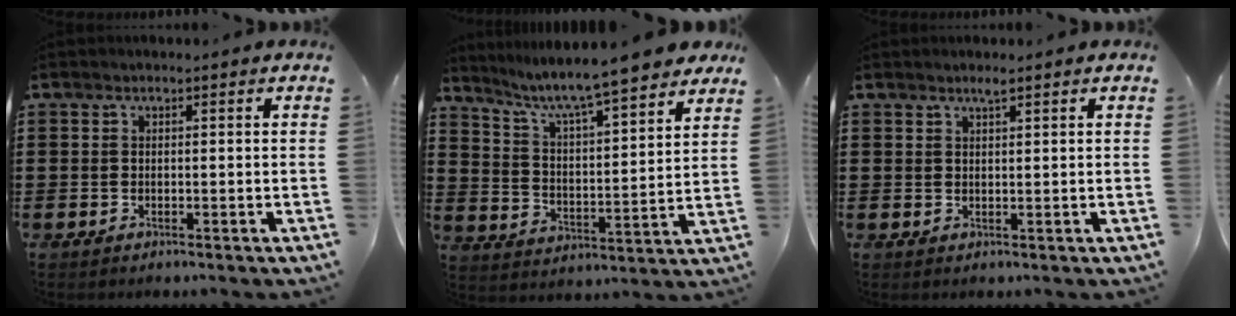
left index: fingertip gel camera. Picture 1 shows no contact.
{"total": 6.6, "force": [6.0, 0.2, 2.9], "torque": [-0.083, -0.043, 0.096]}
{"total": 1.4, "force": [1.1, 0.1, 0.8], "torque": [-0.016, 0.000, 0.020]}